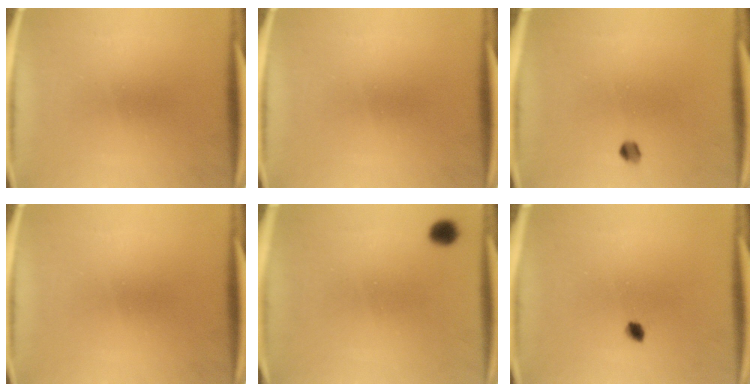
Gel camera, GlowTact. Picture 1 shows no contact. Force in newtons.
{"total": 0.0}
{"total": 1.7}
{"total": 0.0}
{"total": 2.2}
{"total": 1.5}